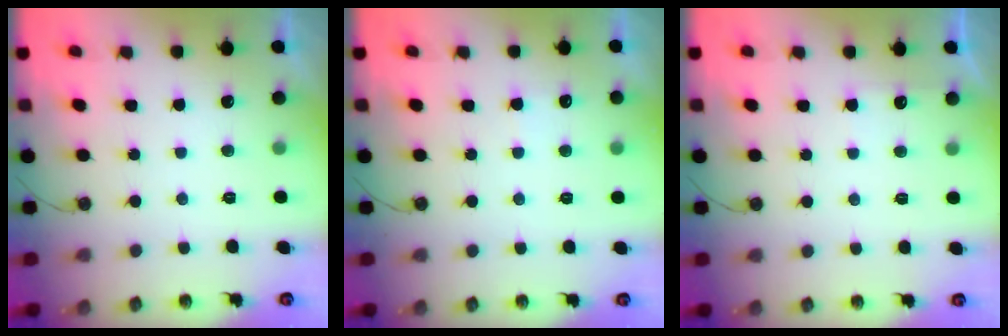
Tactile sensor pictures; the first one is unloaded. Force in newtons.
{"total": 3.5, "press": 3.5, "slide": 0.6}
{"total": 4.3, "press": 4.2, "slide": 0.5}